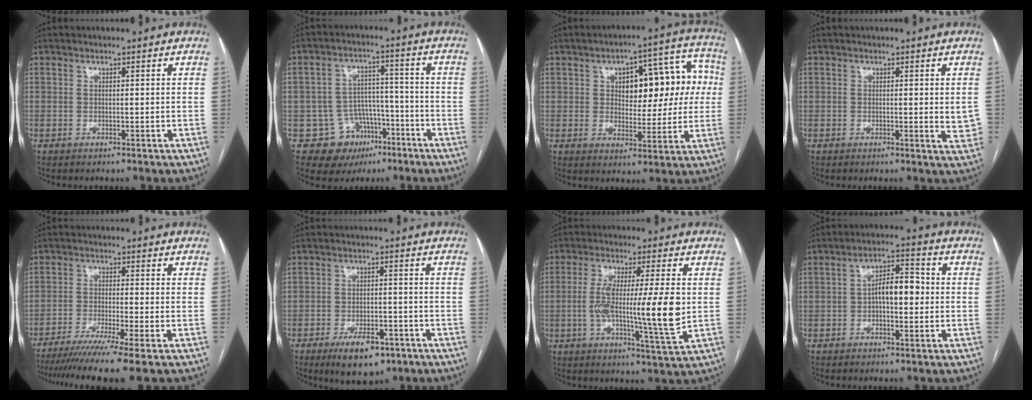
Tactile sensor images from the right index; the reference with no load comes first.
{"total": 9.4, "force": [-4.7, 8.0, 1.7], "torque": [-0.014, 0.037, -0.059]}
{"total": 13.4, "force": [2.3, 6.4, 11.6], "torque": [-0.138, 0.048, 0.040]}
{"total": 3.3, "force": [-0.1, 0.8, 3.2], "torque": [-0.036, -0.005, -0.001]}
{"total": 11.3, "force": [-8.6, -1.8, 7.2], "torque": [-0.101, -0.031, -0.133]}
{"total": 8.2, "force": [-5.0, 3.5, 5.4], "torque": [-0.086, -0.005, -0.073]}
{"total": 13.5, "force": [-0.4, 0.7, 13.4], "torque": [-0.240, -0.010, -0.010]}
{"total": 6.4, "force": [-0.4, 2.7, 5.8], "torque": [-0.097, 0.023, -0.010]}